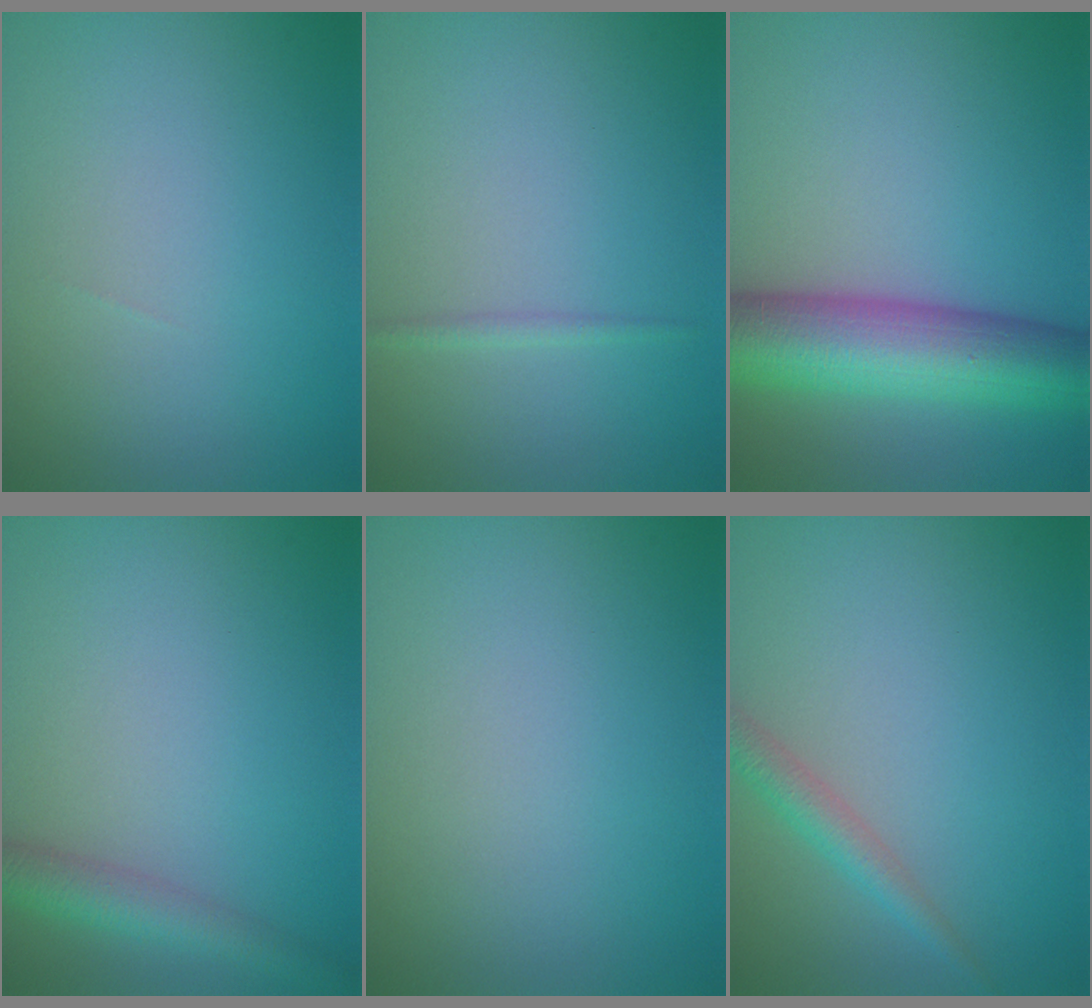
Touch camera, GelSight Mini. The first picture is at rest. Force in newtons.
{"total": 0.8, "press": 0.8, "slide": 0.1}
{"total": 9.7, "press": 9.7, "slide": 0.3}
{"total": 3.0, "press": 3.0, "slide": 0.1}
{"total": 0.0}
{"total": 2.1, "press": 2.1, "slide": 0.0}